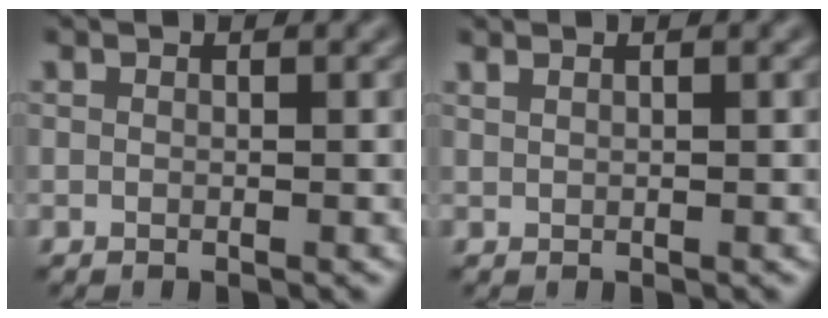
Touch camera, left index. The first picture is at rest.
{"total": 1.2, "force": [0.6, 0.6, 0.7], "torque": [-0.006, -0.004, 0.006]}